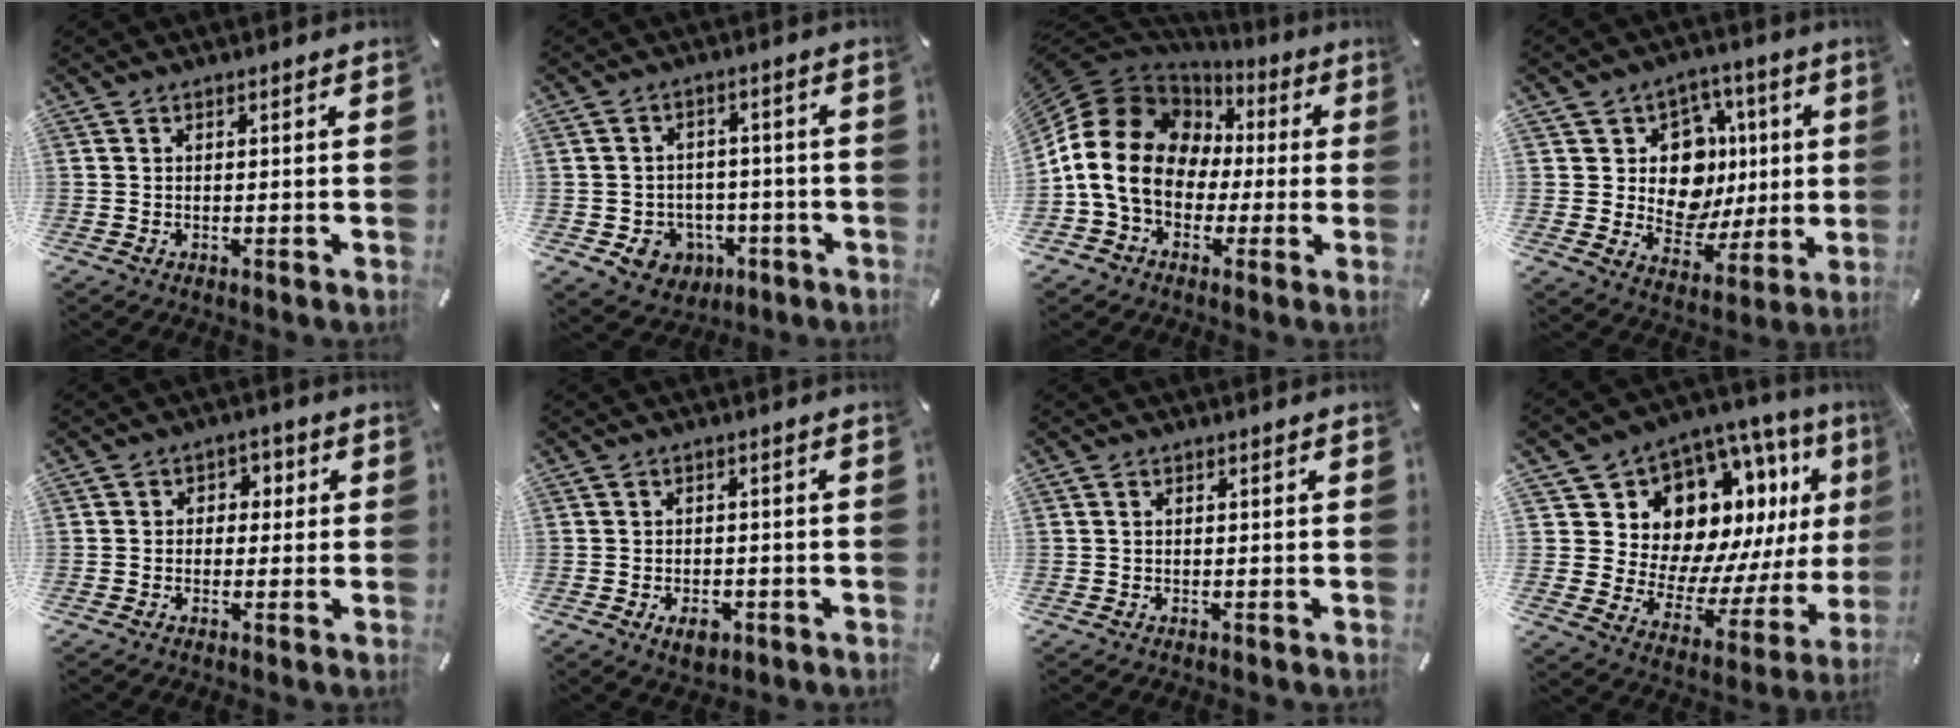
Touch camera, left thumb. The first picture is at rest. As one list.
[{"total": 7.1, "force": [-1.8, 6.7, 1.7], "torque": [-0.029, 0.009, -0.027]}, {"total": 18.6, "force": [-1.2, 15.5, 10.2], "torque": [-0.224, 0.017, -0.023]}, {"total": 14.8, "force": [2.7, 12.9, 6.8], "torque": [-0.093, -0.020, 0.060]}, {"total": 3.6, "force": [-0.9, 3.2, 1.3], "torque": [-0.019, 0.013, -0.022]}, {"total": 4.0, "force": [-1.8, 2.7, 2.4], "torque": [-0.044, 0.001, -0.036]}, {"total": 0.6, "force": [0.0, 0.4, 0.4], "torque": [-0.008, 0.003, -0.001]}, {"total": 14.8, "force": [8.7, 10.7, 5.4], "torque": [-0.079, -0.098, 0.174]}]